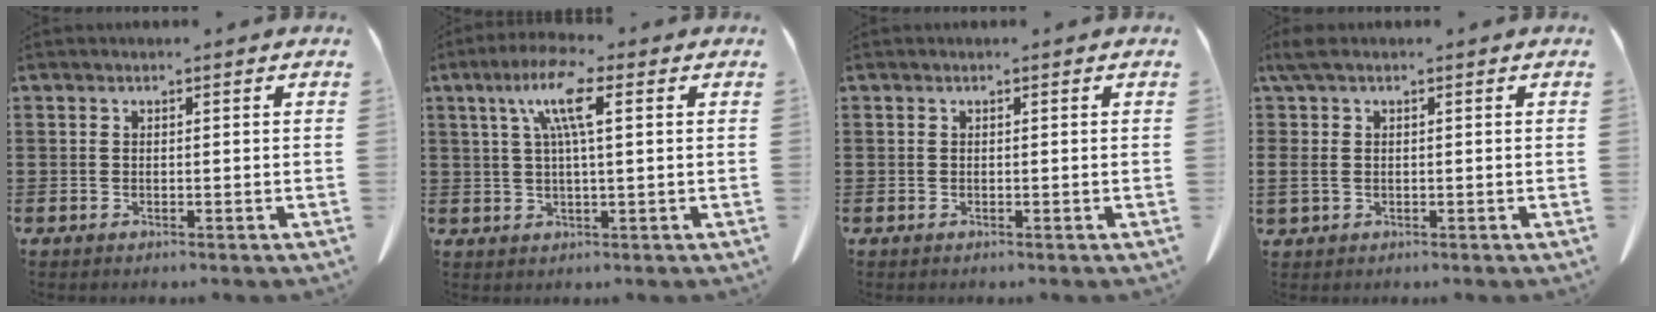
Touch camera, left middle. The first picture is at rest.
{"total": 8.0, "force": [2.9, 1.5, 7.3], "torque": [-0.154, 0.010, 0.044]}
{"total": 0.0}
{"total": 2.9, "force": [0.4, 1.6, 2.3], "torque": [-0.072, -0.001, -0.001]}